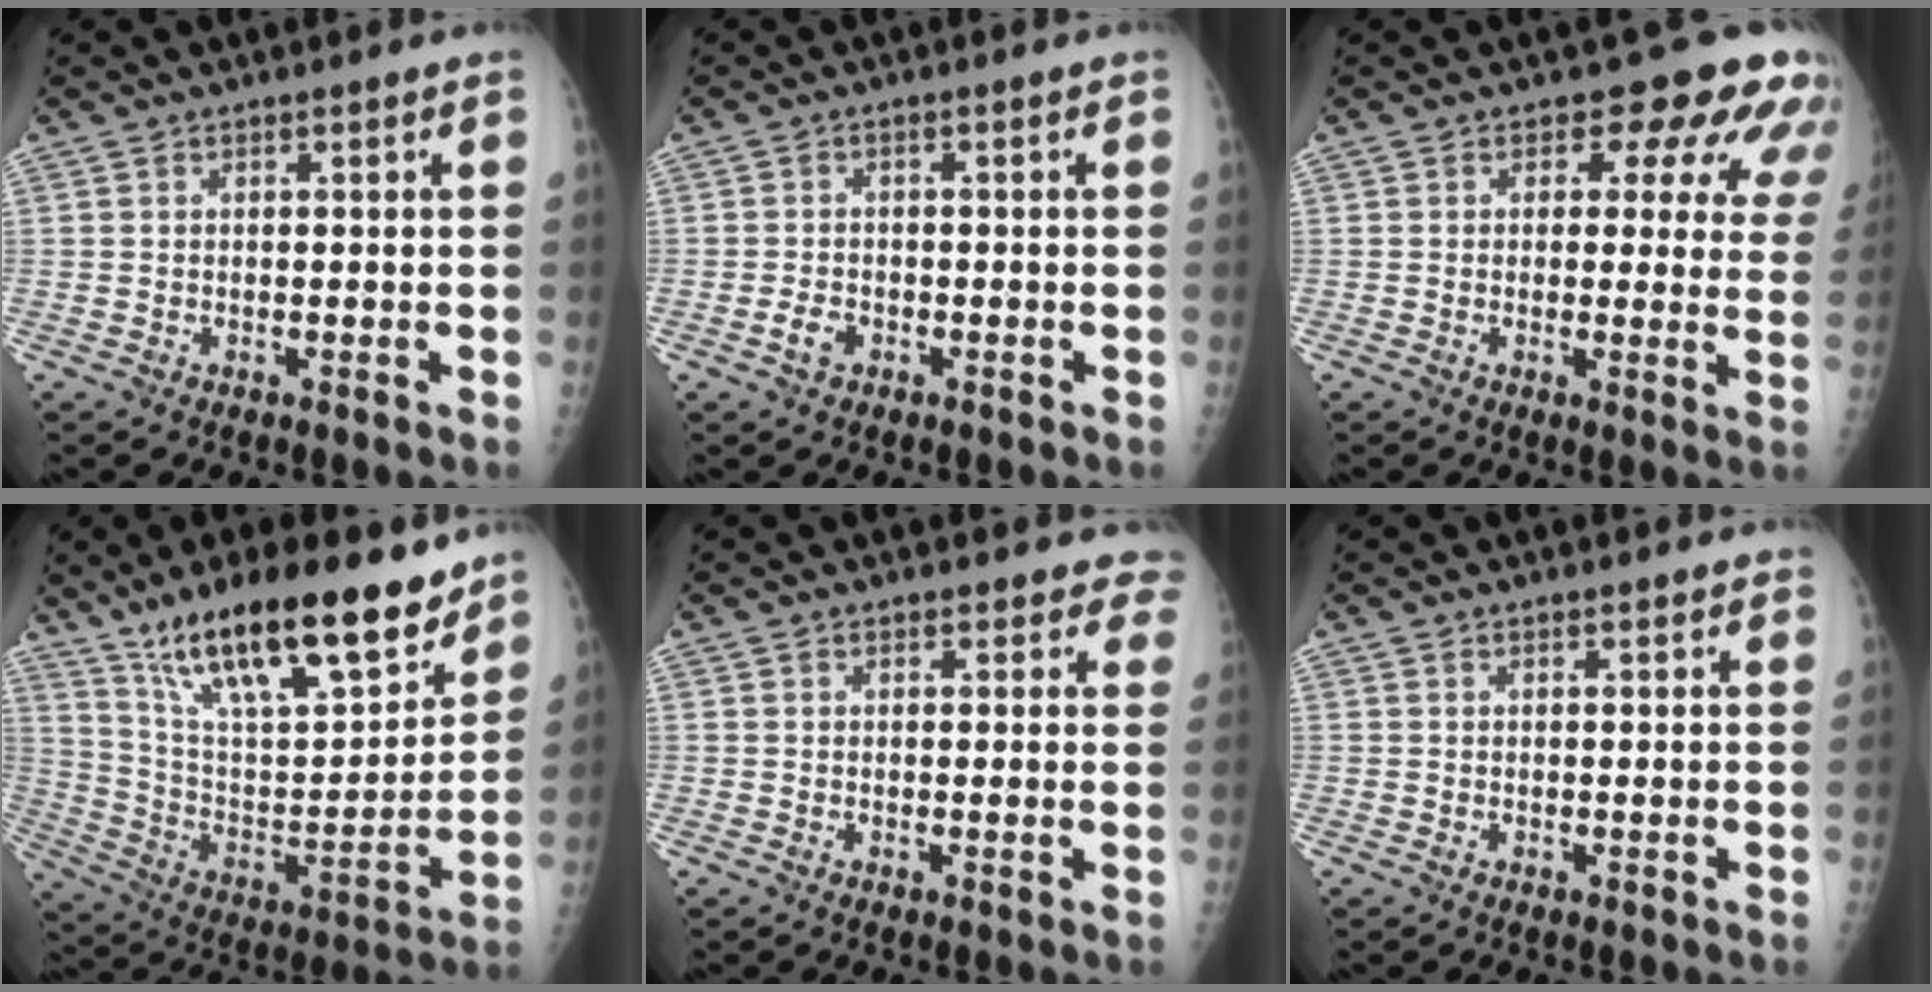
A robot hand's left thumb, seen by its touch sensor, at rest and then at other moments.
{"total": 2.3, "force": [-1.2, 1.5, 1.3], "torque": [-0.023, 0.007, -0.021]}
{"total": 10.9, "force": [7.2, 6.0, 5.5], "torque": [-0.010, -0.028, 0.058]}
{"total": 25.5, "force": [17.8, 7.6, 16.5], "torque": [-0.239, -0.062, 0.308]}
{"total": 4.5, "force": [4.1, 1.9, 0.3], "torque": [0.039, -0.016, 0.025]}
{"total": 1.4, "force": [1.3, 0.4, 0.5], "torque": [-0.001, -0.002, 0.016]}